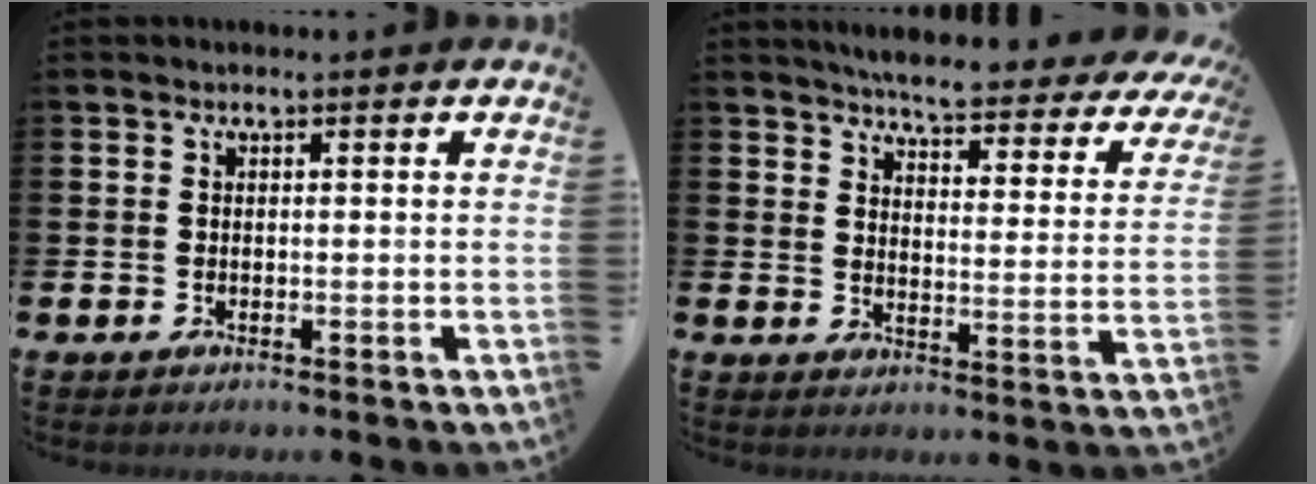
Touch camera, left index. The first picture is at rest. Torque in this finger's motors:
{"motor_torque": [1.09, -1.05, 0.42, 0.10]}